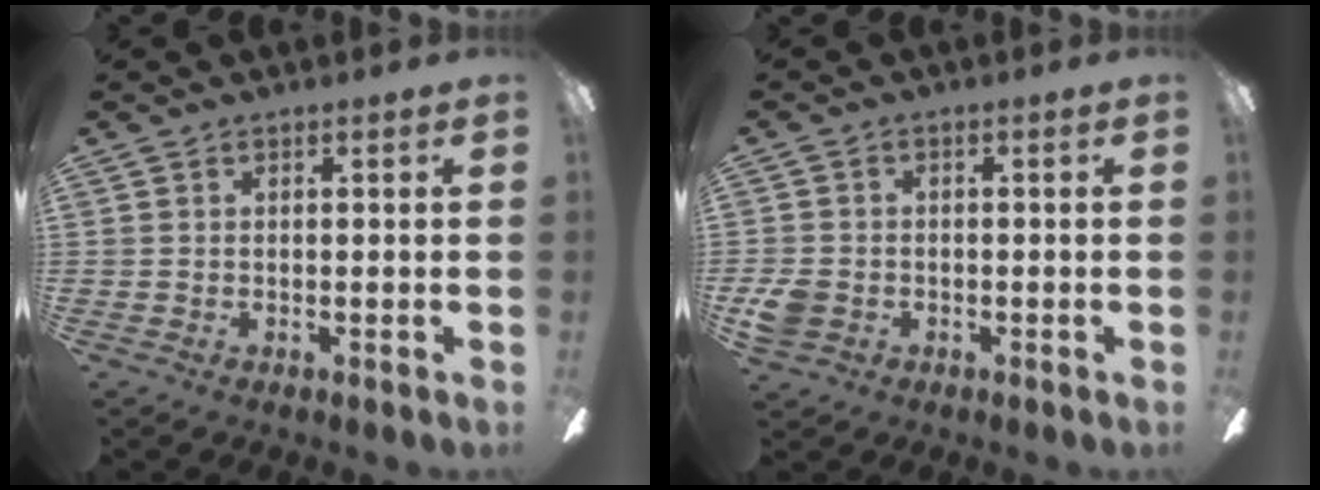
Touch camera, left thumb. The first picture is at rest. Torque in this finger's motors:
{"motor_torque": [-0.24, 0.46, 0.15, -0.15, 0.02]}